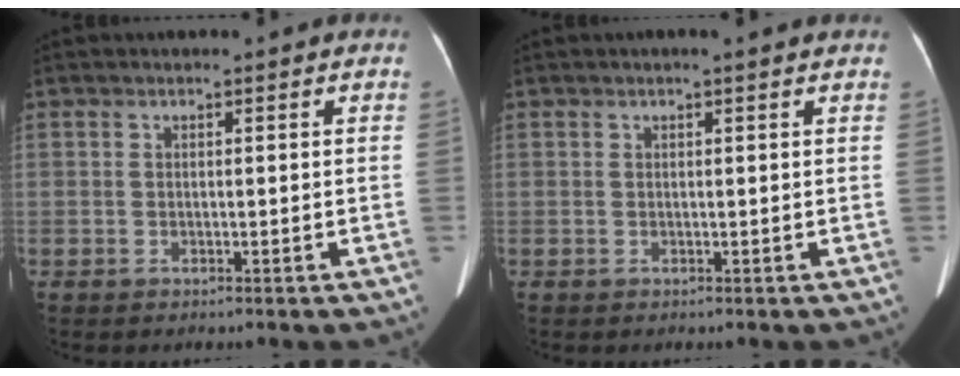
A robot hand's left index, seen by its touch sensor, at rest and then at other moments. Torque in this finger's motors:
{"motor_torque": [0.14, -0.02, -0.04, -0.07]}